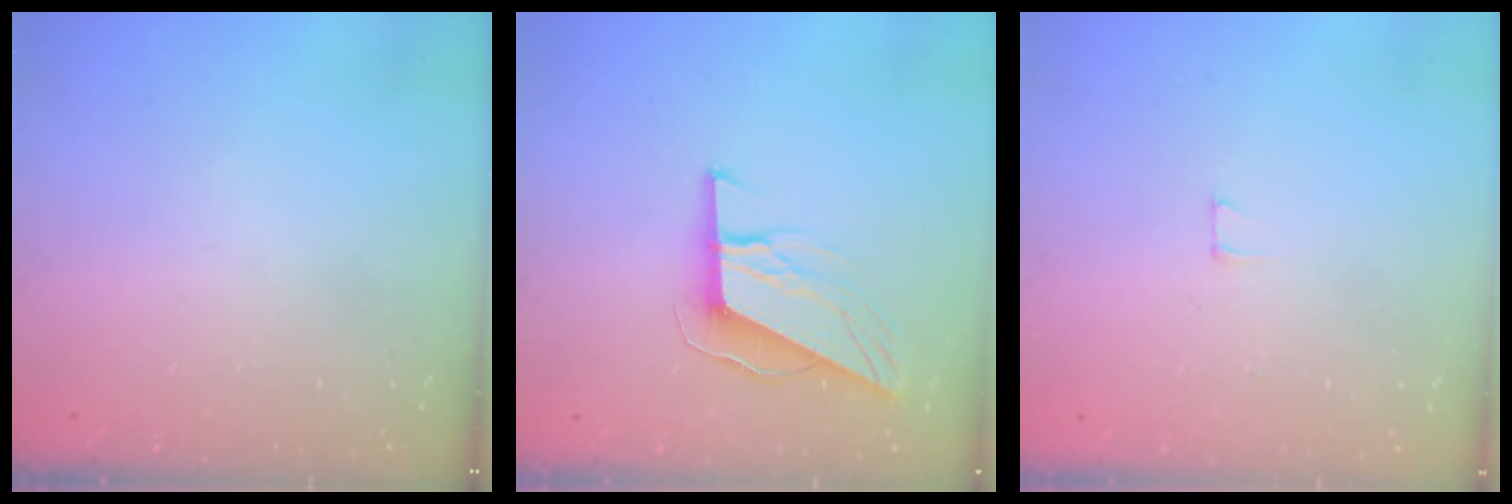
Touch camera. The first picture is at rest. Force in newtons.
{"total": 9.7, "press": 9.5, "slide": 1.9}
{"total": 2.5, "press": 2.5, "slide": 0.2}